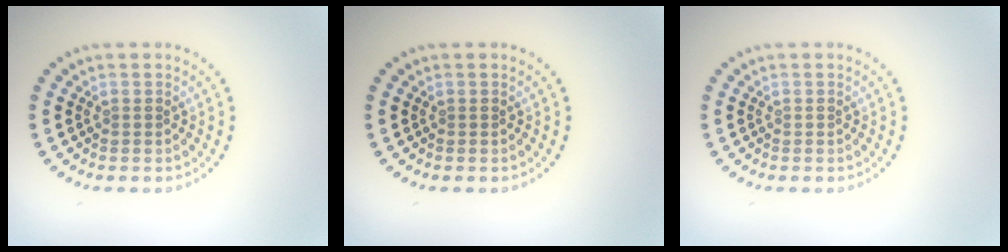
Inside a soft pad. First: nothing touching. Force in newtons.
{"total": 0.0}
{"total": 0.0}